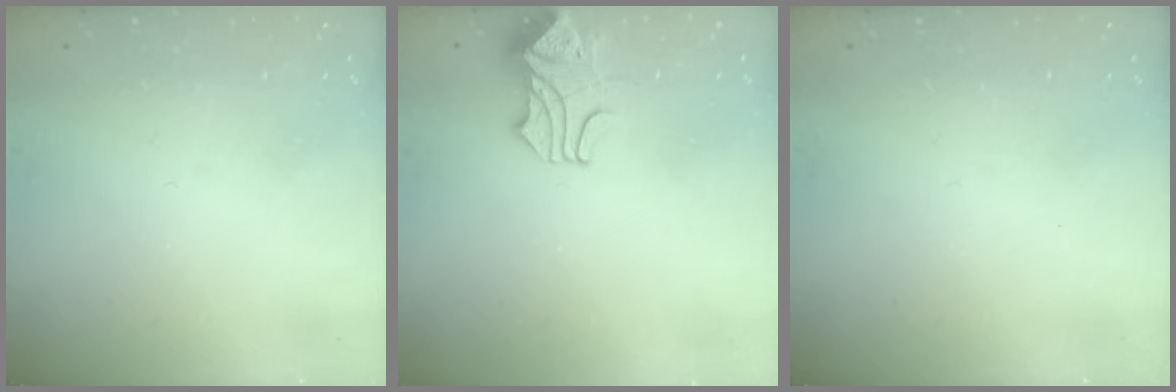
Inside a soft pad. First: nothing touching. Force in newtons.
{"total": 1.7, "press": 1.3, "slide": 1.1}
{"total": 0.0}